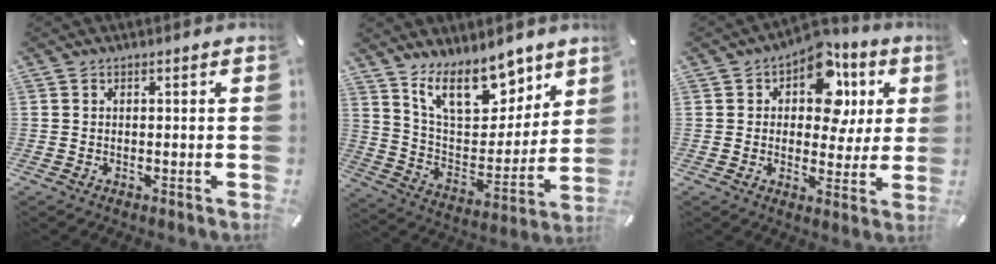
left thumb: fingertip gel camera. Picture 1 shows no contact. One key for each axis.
{"total": 17.4, "fx": 12.8, "fy": 8.5, "fz": 8.3, "tx": -0.143, "ty": -0.084, "tz": 0.232}
{"total": 14.1, "fx": 5.4, "fy": 9.2, "fz": 9.2, "tx": -0.125, "ty": -0.024, "tz": 0.094}